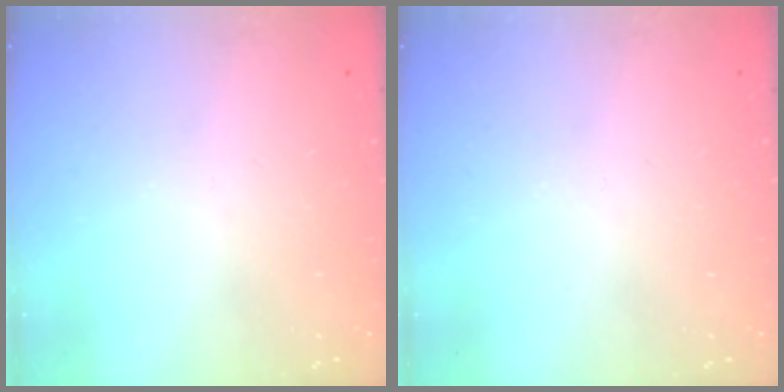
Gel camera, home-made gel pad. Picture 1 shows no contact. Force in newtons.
{"total": 0.0}